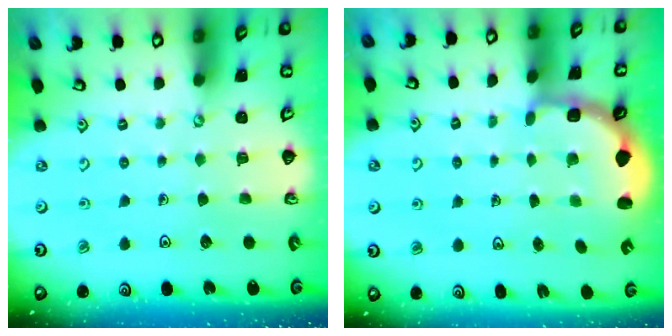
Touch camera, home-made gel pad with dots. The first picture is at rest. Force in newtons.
{"total": 3.0, "press": 2.0, "slide": 2.2}